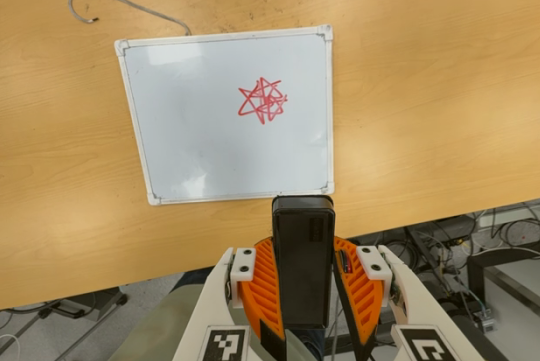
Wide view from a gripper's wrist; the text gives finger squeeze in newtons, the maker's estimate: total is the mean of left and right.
{"total": 9.8, "left": 8.2, "right": 11.4}